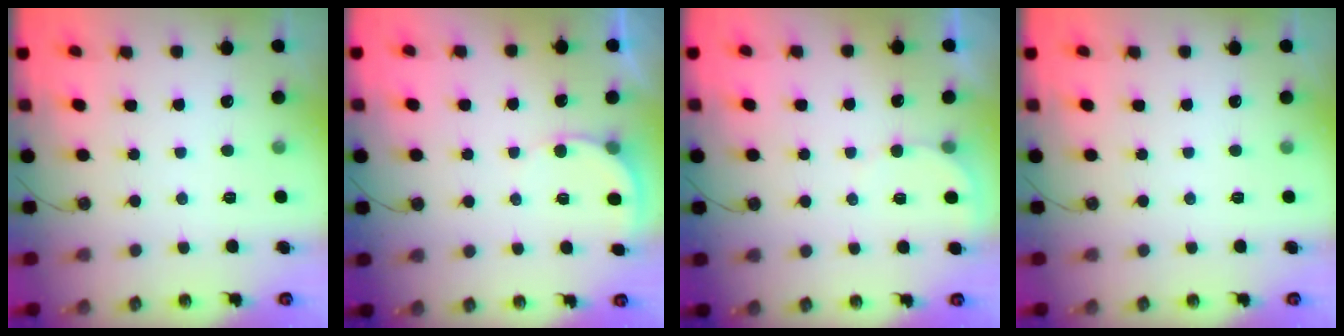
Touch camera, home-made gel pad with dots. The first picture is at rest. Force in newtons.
{"total": 4.3, "press": 4.3, "slide": 0.3}
{"total": 2.2, "press": 2.2, "slide": 0.2}
{"total": 0.0}